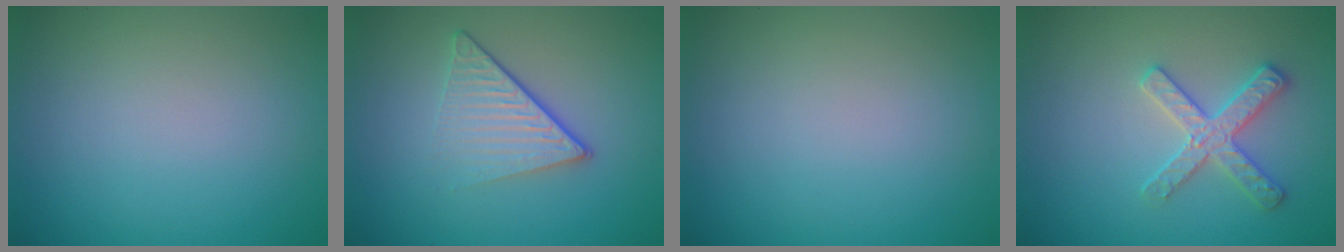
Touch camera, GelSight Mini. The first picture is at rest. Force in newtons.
{"total": 4.6, "press": 2.8, "slide": 3.6}
{"total": 0.0}
{"total": 2.9, "press": 2.9, "slide": 0.1}